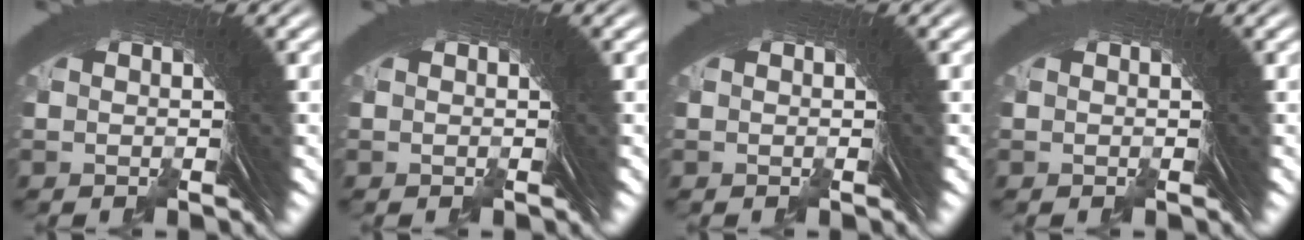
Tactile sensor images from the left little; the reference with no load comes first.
{"total": 0.0}
{"total": 0.0}
{"total": 0.0}